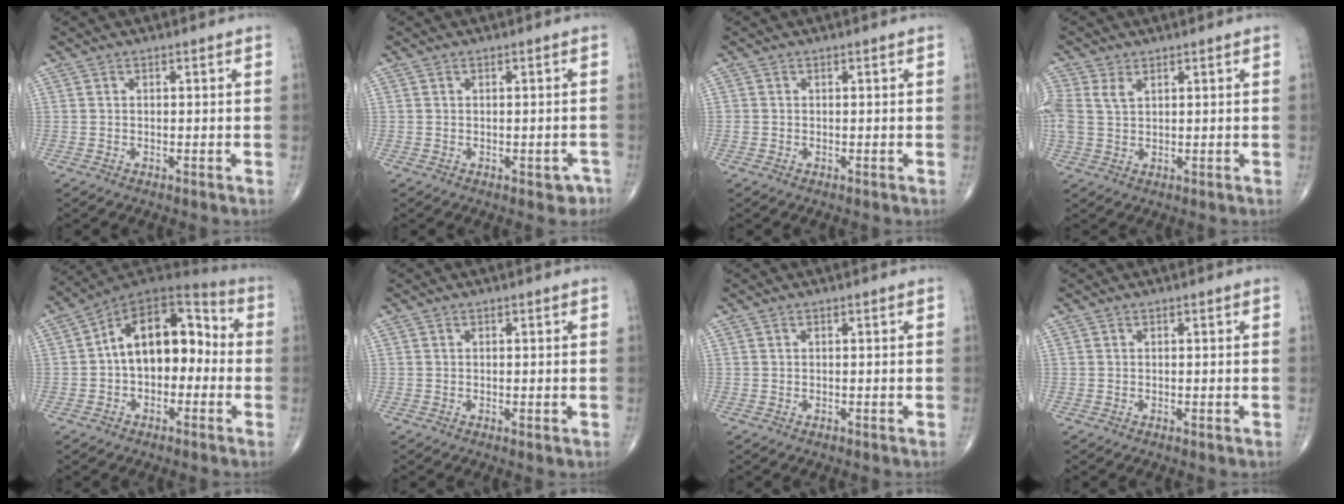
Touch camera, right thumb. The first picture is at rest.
{"total": 2.6, "force": [-1.3, 1.5, 1.7], "torque": [0.000, 0.011, -0.010]}
{"total": 0.5, "force": [-0.1, 0.5, 0.1], "torque": [0.000, 0.003, -0.001]}
{"total": 4.2, "force": [1.7, 2.6, 2.9], "torque": [-0.069, 0.007, 0.041]}
{"total": 15.7, "force": [-0.5, 9.9, 12.2], "torque": [-0.149, 0.054, -0.025]}
{"total": 0.6, "force": [-0.1, 0.1, 0.6], "torque": [-0.011, -0.004, 0.000]}
{"total": 0.0}
{"total": 0.0}